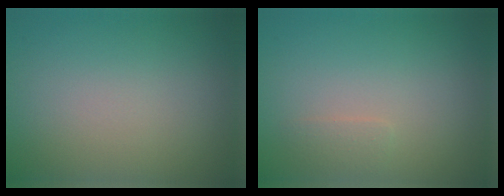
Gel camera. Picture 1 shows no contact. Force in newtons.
{"total": 0.8, "press": 0.8, "slide": 0.0}